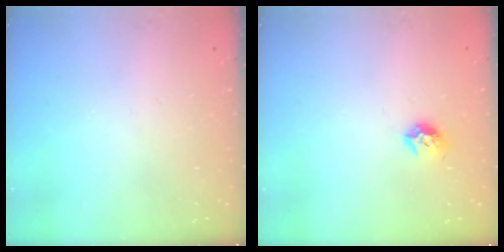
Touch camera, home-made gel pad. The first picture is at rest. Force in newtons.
{"total": 7.9, "press": 7.9, "slide": 0.7}